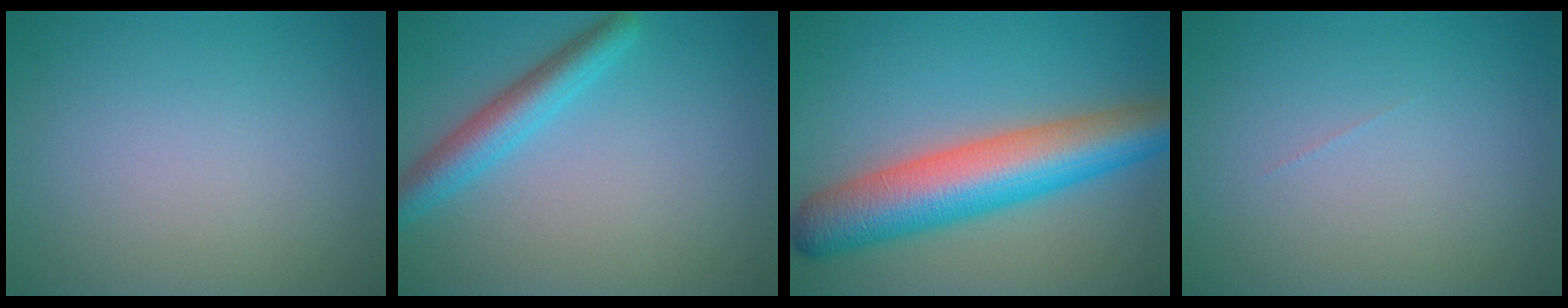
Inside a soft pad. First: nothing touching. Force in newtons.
{"total": 3.6, "press": 3.6, "slide": 0.1}
{"total": 9.6, "press": 9.6, "slide": 0.3}
{"total": 0.0}